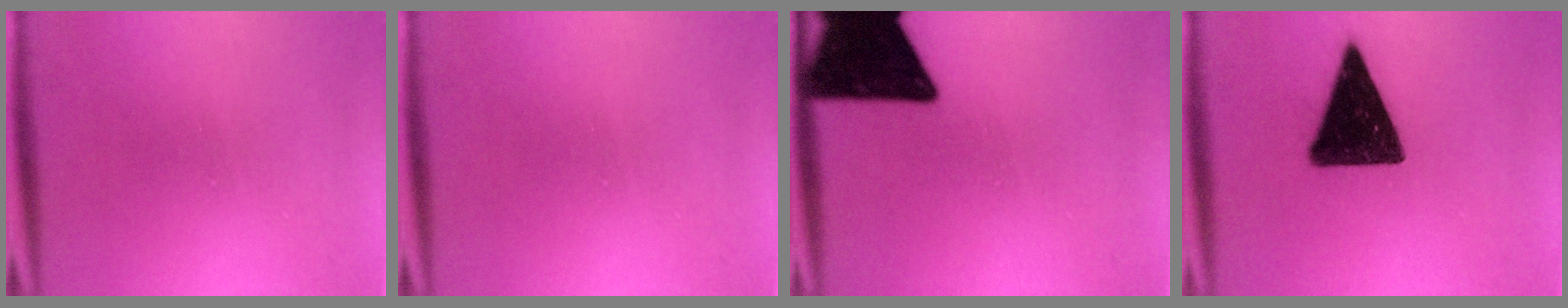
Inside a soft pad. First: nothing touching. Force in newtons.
{"total": 0.0}
{"total": 18.5}
{"total": 15.4}